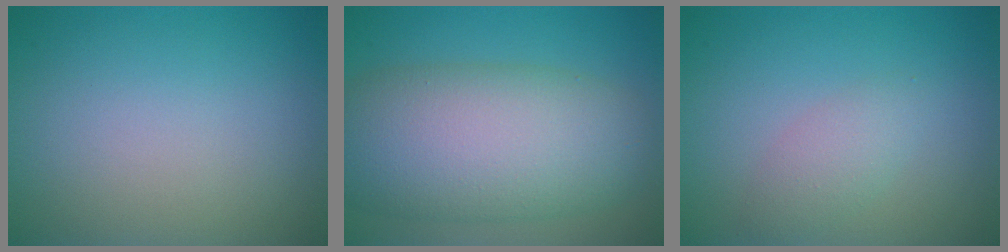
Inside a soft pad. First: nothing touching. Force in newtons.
{"total": 10.9, "press": 10.9, "slide": 0.3}
{"total": 2.0, "press": 2.0, "slide": 0.1}